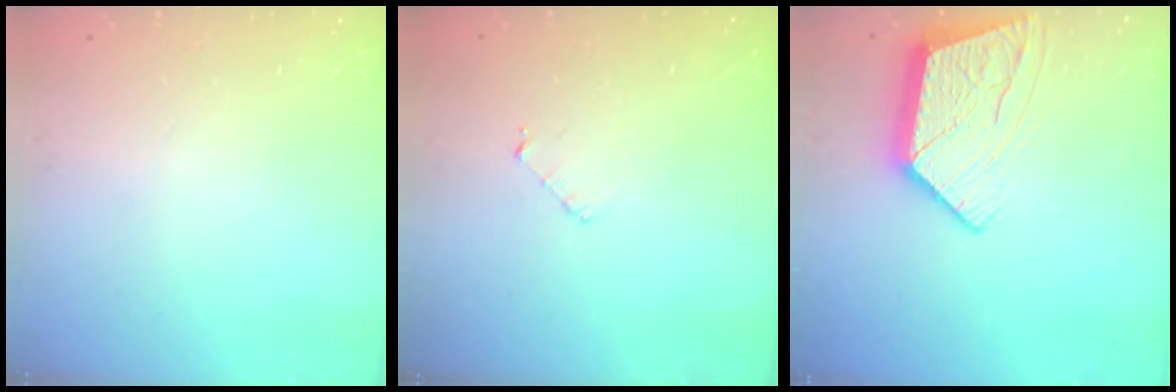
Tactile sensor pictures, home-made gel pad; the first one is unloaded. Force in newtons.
{"total": 3.5, "press": 3.5, "slide": 0.2}
{"total": 14.4, "press": 14.3, "slide": 1.3}